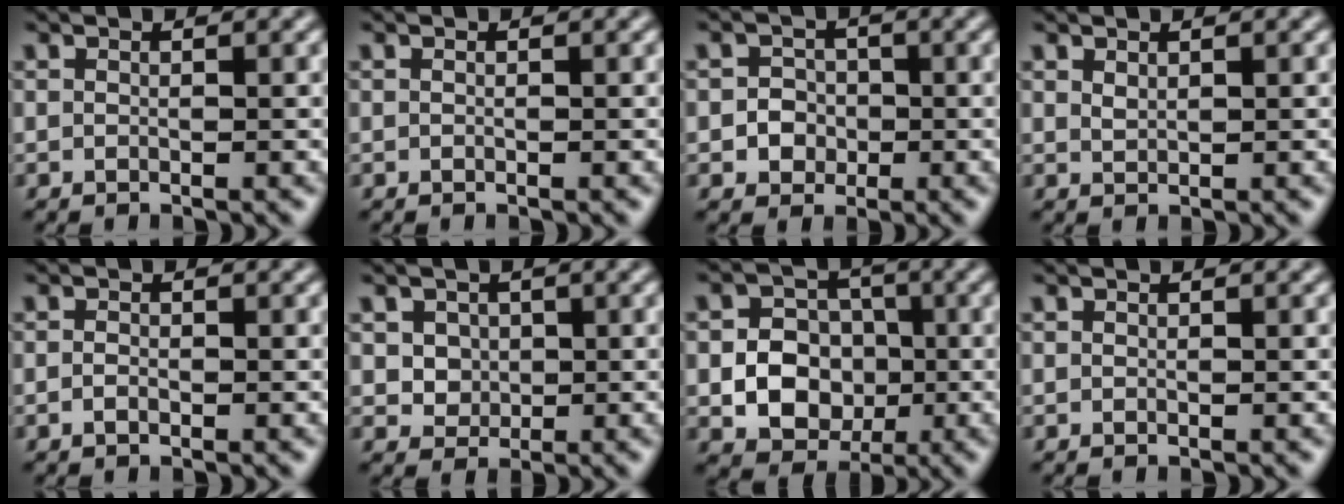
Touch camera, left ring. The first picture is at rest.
{"total": 0.0}
{"total": 2.3, "force": [-0.4, 2.1, 0.8], "torque": [0.010, -0.002, -0.018]}
{"total": 0.8, "force": [0.6, 0.3, 0.4], "torque": [-0.011, -0.001, 0.015]}
{"total": 0.7, "force": [-0.3, 0.4, 0.5], "torque": [-0.011, -0.001, -0.007]}
{"total": 3.0, "force": [0.9, 2.5, 1.3], "torque": [-0.027, 0.003, 0.027]}
{"total": 6.8, "force": [-1.3, 5.9, 3.1], "torque": [-0.029, -0.001, -0.040]}
{"total": 0.0}